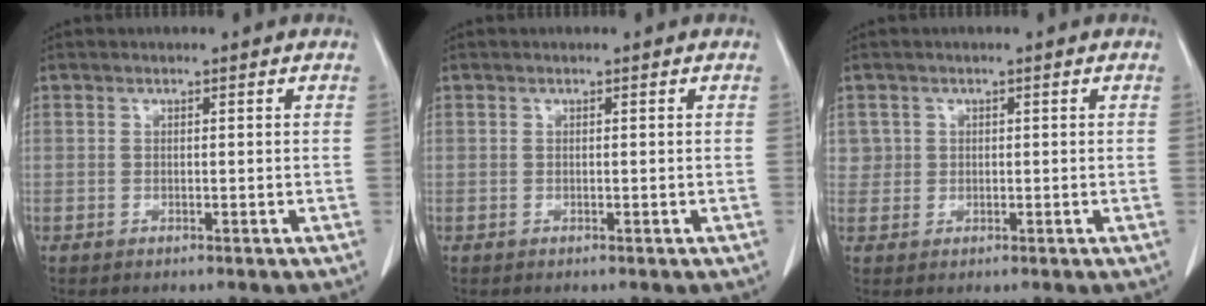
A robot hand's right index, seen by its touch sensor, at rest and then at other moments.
{"total": 0.0}
{"total": 2.0, "force": [0.7, 1.9, -0.2], "torque": [0.018, 0.003, 0.008]}